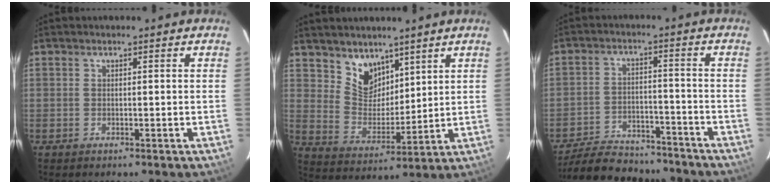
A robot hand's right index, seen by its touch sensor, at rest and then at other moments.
{"total": 8.4, "force": [6.0, 5.2, 2.6], "torque": [-0.041, -0.001, 0.124]}
{"total": 16.7, "force": [-14.6, 5.9, 5.4], "torque": [-0.132, 0.012, -0.208]}